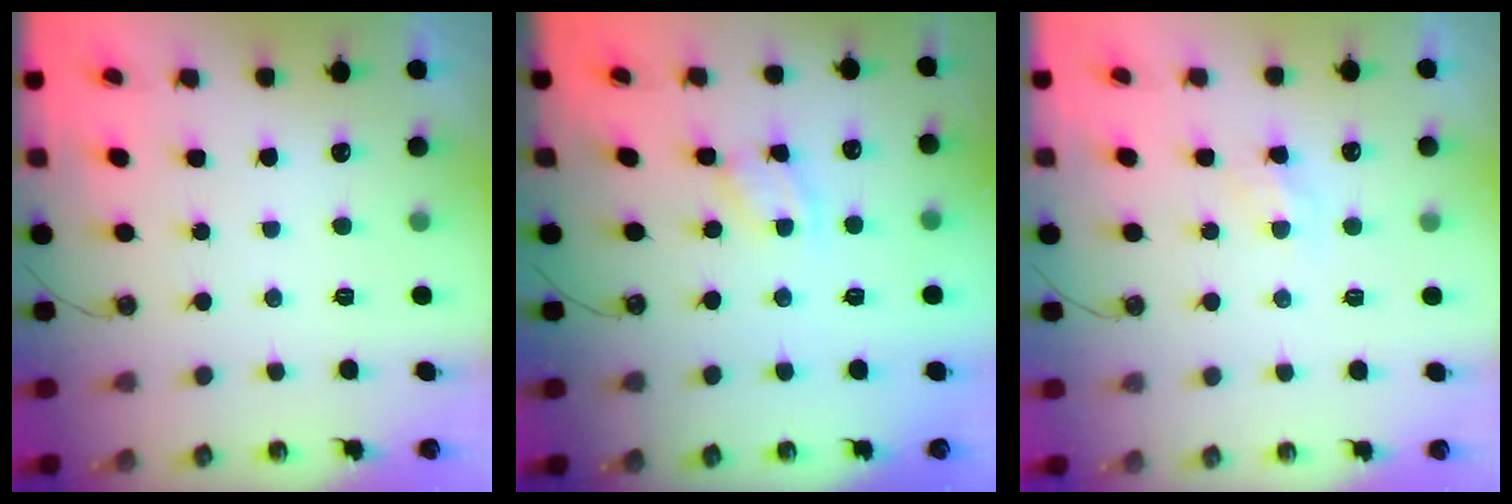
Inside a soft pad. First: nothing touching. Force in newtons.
{"total": 2.3, "press": 2.3, "slide": 0.1}
{"total": 3.0, "press": 2.9, "slide": 0.5}